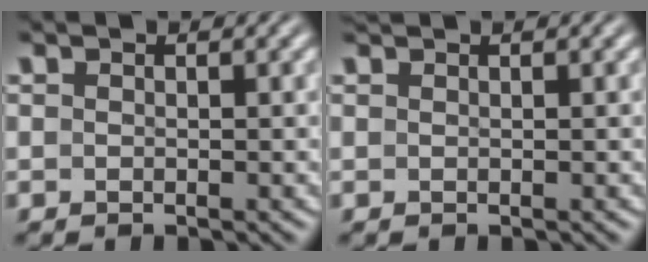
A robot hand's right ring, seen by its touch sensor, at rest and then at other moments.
{"total": 0.8, "force": [0.5, -0.6, -0.1], "torque": [0.007, 0.000, 0.012]}